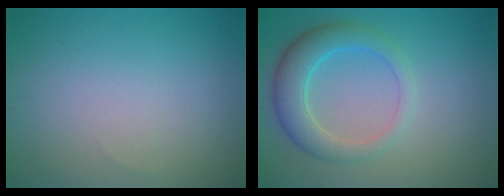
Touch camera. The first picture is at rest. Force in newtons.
{"total": 4.6, "press": 4.6, "slide": 0.3}